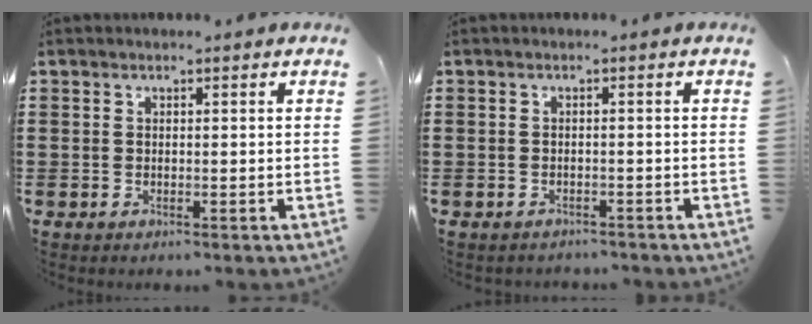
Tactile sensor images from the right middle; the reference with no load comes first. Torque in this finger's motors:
{"motor_torque": [0.71, 0.04, 0.01, 0.04]}